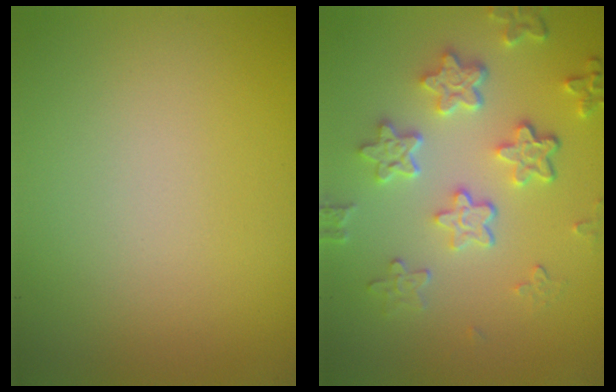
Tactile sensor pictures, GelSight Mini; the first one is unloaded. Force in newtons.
{"total": 5.3, "press": 4.2, "slide": 3.3}